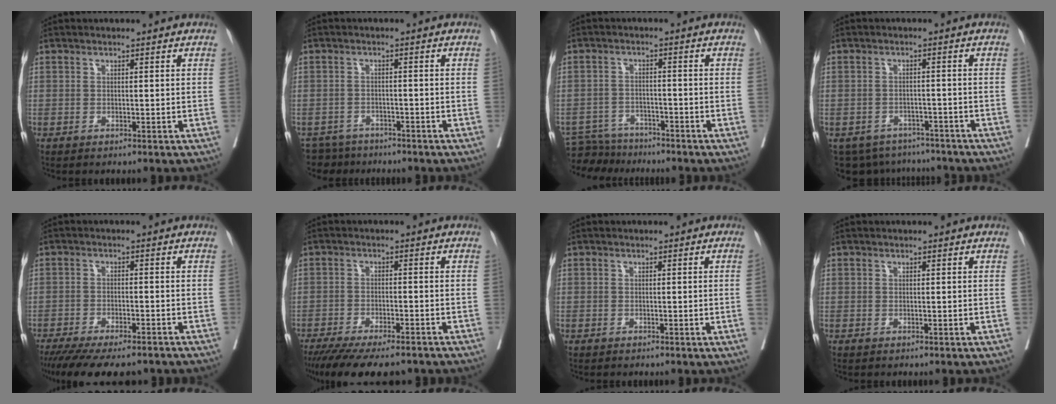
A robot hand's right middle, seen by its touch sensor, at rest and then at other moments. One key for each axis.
{"total": 5.1, "fx": -4.6, "fy": 2.1, "fz": -0.5, "tx": 0.016, "ty": 0.001, "tz": -0.074}
{"total": 5.9, "fx": -5.7, "fy": 1.5, "fz": -0.3, "tx": 0.005, "ty": -0.002, "tz": -0.102}
{"total": 9.3, "fx": -8.1, "fy": 4.3, "fz": 1.3, "tx": -0.021, "ty": 0.008, "tz": -0.101}
{"total": 14.7, "fx": -12.1, "fy": 4.0, "fz": 7.2, "tx": -0.140, "ty": -0.024, "tz": -0.172}
{"total": 14.0, "fx": -11.6, "fy": 3.6, "fz": 7.1, "tx": -0.128, "ty": -0.025, "tz": -0.170}
{"total": 0.9, "fx": -0.2, "fy": -0.3, "fz": 0.8, "tx": -0.006, "ty": 0.001, "tz": -0.003}
{"total": 0.0}